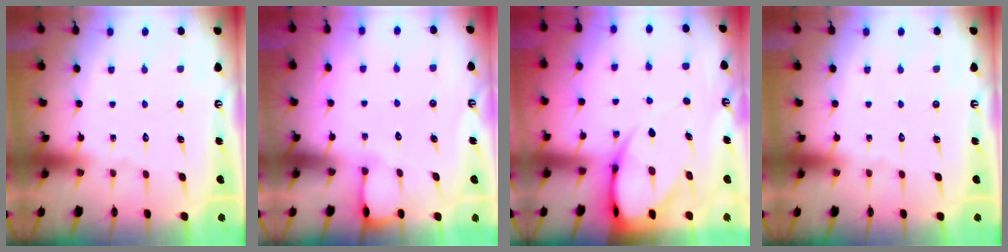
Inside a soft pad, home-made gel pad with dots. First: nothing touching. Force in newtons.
{"total": 2.5, "press": 2.5, "slide": 0.2}
{"total": 10.2, "press": 10.2, "slide": 1.2}
{"total": 0.0}